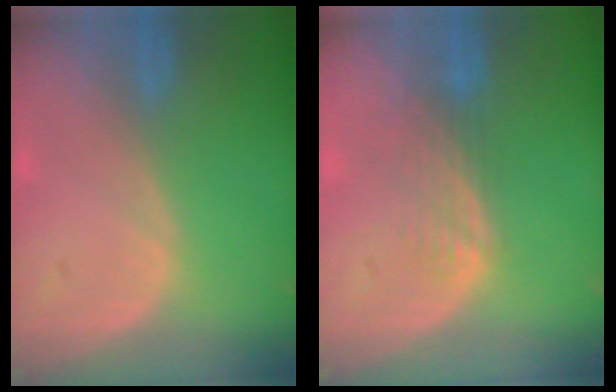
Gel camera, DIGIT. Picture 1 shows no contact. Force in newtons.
{"total": 3.5, "press": 2.9, "slide": 1.9}